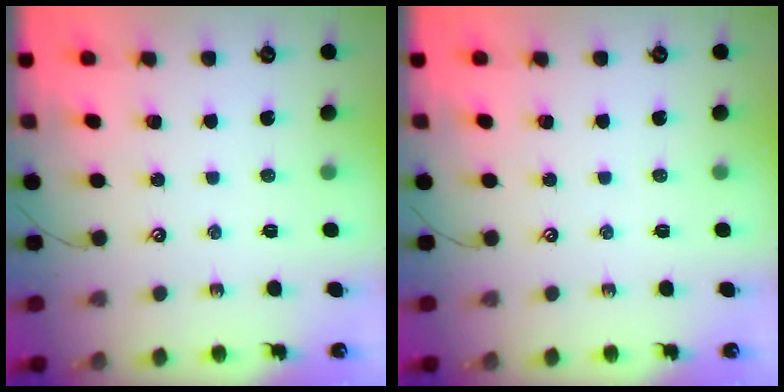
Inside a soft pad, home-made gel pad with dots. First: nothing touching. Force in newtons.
{"total": 0.0}